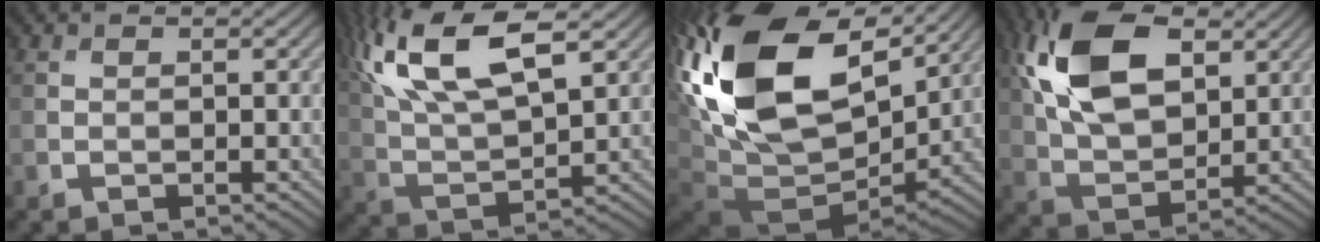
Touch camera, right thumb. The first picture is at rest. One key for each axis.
{"total": 14.8, "fx": 7.2, "fy": 5.5, "fz": 11.7, "tx": -0.264, "ty": 0.021, "tz": 0.134}
{"total": 20.3, "fx": 6.1, "fy": 12.4, "fz": 14.8, "tx": -0.329, "ty": 0.011, "tz": 0.123}
{"total": 13.9, "fx": 5.0, "fy": 7.8, "fz": 10.4, "tx": -0.242, "ty": 0.017, "tz": 0.096}